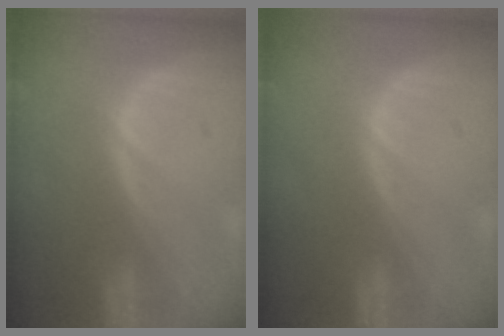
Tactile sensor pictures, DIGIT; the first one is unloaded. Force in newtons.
{"total": 0.0}